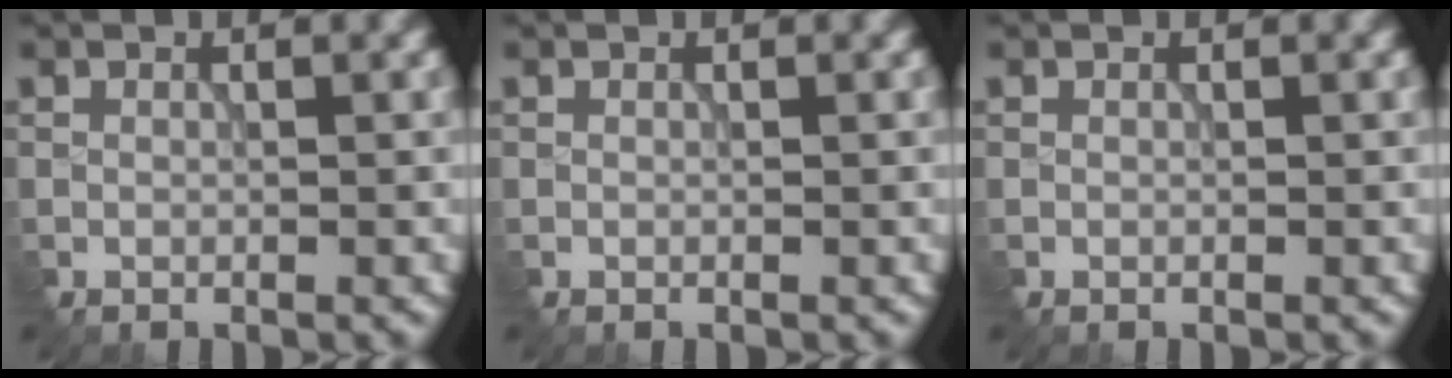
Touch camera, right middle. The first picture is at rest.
{"total": 0.0}
{"total": 0.0}